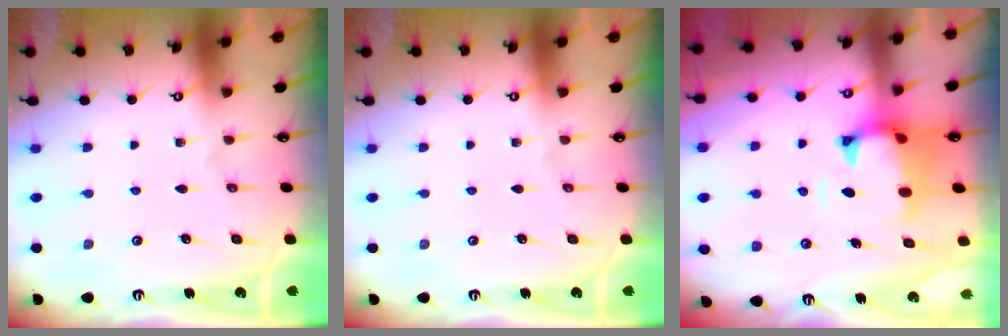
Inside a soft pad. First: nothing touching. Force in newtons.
{"total": 0.0}
{"total": 1.5, "press": 1.1, "slide": 1.1}